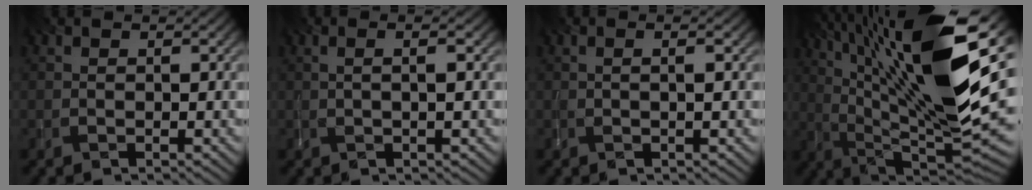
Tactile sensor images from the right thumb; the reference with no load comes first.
{"total": 2.1, "force": [0.1, 0.0, 2.1], "torque": [-0.028, 0.004, 0.000]}
{"total": 1.4, "force": [0.0, -0.1, 1.4], "torque": [-0.021, 0.005, -0.001]}
{"total": 19.4, "force": [7.3, 6.0, 17.0], "torque": [-0.284, 0.025, 0.121]}